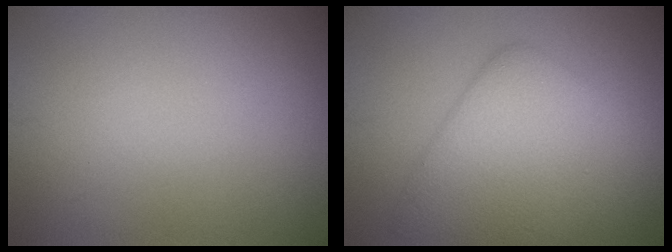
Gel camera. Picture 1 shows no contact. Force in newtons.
{"total": 8.0, "press": 8.0, "slide": 0.1}